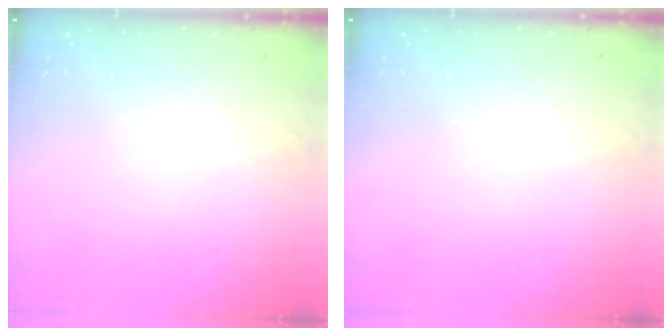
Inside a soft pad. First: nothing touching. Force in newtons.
{"total": 0.0}